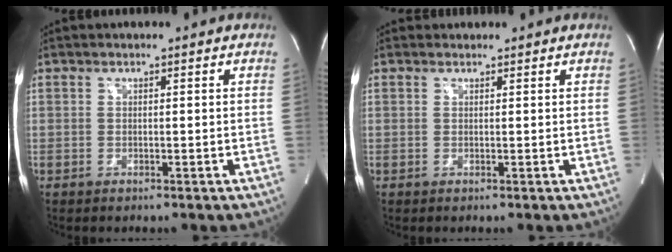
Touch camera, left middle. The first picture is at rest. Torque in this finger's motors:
{"motor_torque": [0.09, 0.00, -0.08, -0.01]}